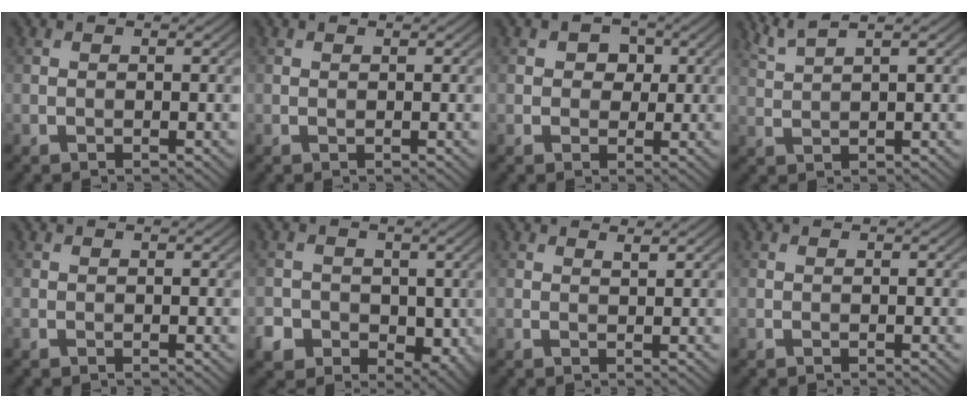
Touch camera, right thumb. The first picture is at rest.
{"total": 0.0}
{"total": 3.1, "force": [0.7, 2.6, 1.4], "torque": [-0.020, 0.002, -0.001]}
{"total": 3.7, "force": [2.7, 0.6, 2.5], "torque": [-0.044, 0.015, 0.056]}
{"total": 0.0}
{"total": 6.5, "force": [-1.6, 5.6, 2.9], "torque": [-0.056, -0.015, -0.032]}
{"total": 0.9, "force": [0.8, 0.0, 0.5], "torque": [-0.011, 0.000, 0.014]}
{"total": 0.0}